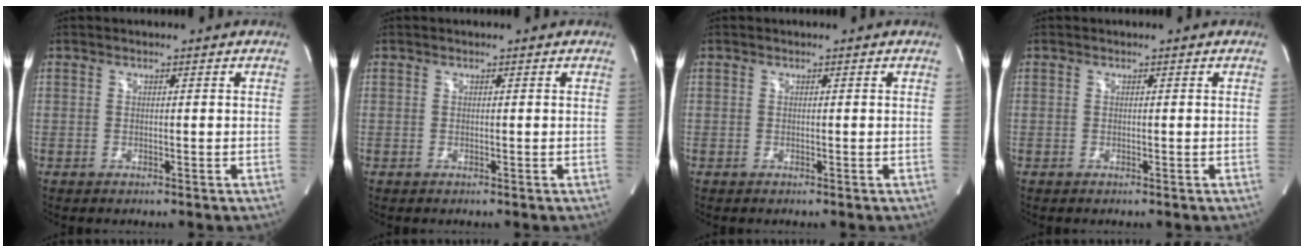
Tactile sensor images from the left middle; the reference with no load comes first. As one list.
[{"total": 0.0}, {"total": 0.0}, {"total": 0.0}]